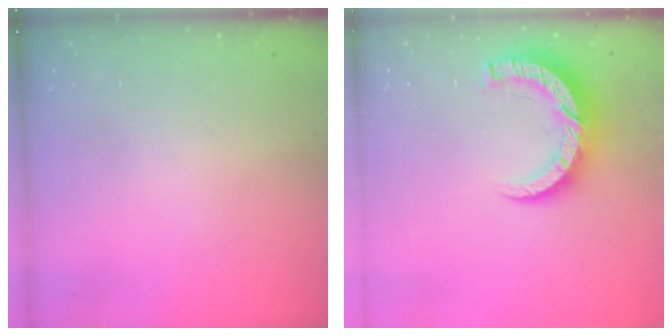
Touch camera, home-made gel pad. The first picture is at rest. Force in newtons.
{"total": 10.0, "press": 9.9, "slide": 1.0}